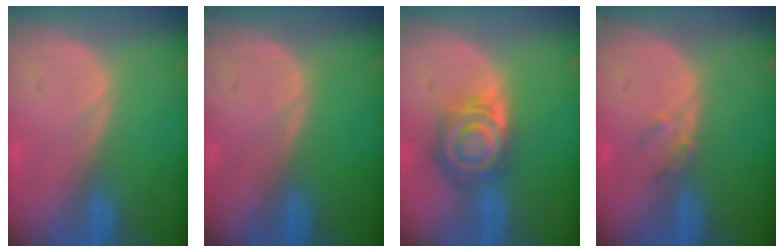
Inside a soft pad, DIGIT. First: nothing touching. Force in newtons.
{"total": 0.0}
{"total": 8.0, "press": 7.1, "slide": 3.7}
{"total": 1.8, "press": 1.6, "slide": 0.8}